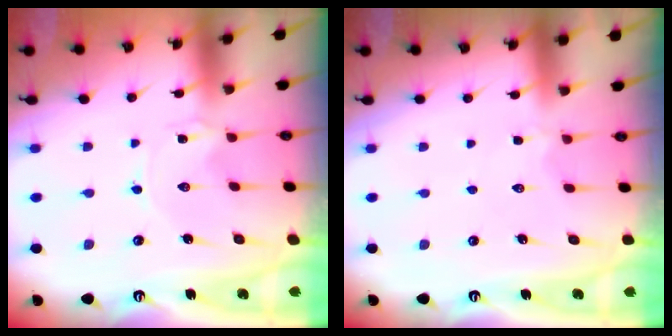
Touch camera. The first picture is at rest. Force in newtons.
{"total": 2.2, "press": 2.2, "slide": 0.5}